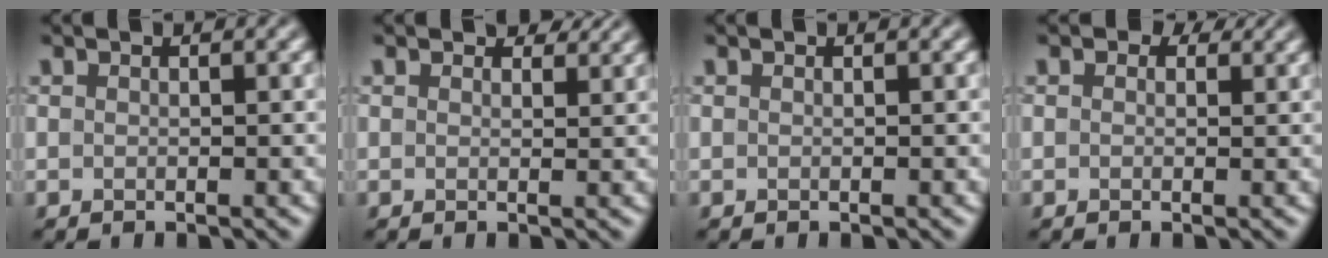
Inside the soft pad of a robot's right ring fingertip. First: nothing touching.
{"total": 1.9, "force": [1.5, 0.8, 0.7], "torque": [-0.011, -0.003, 0.019]}
{"total": 0.0}
{"total": 1.5, "force": [0.8, 1.0, 0.8], "torque": [-0.011, -0.003, 0.003]}